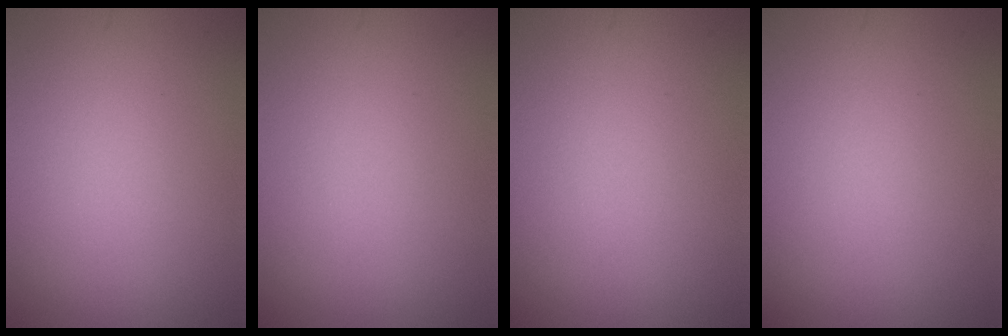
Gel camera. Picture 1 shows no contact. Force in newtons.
{"total": 0.0}
{"total": 0.0}
{"total": 0.0}